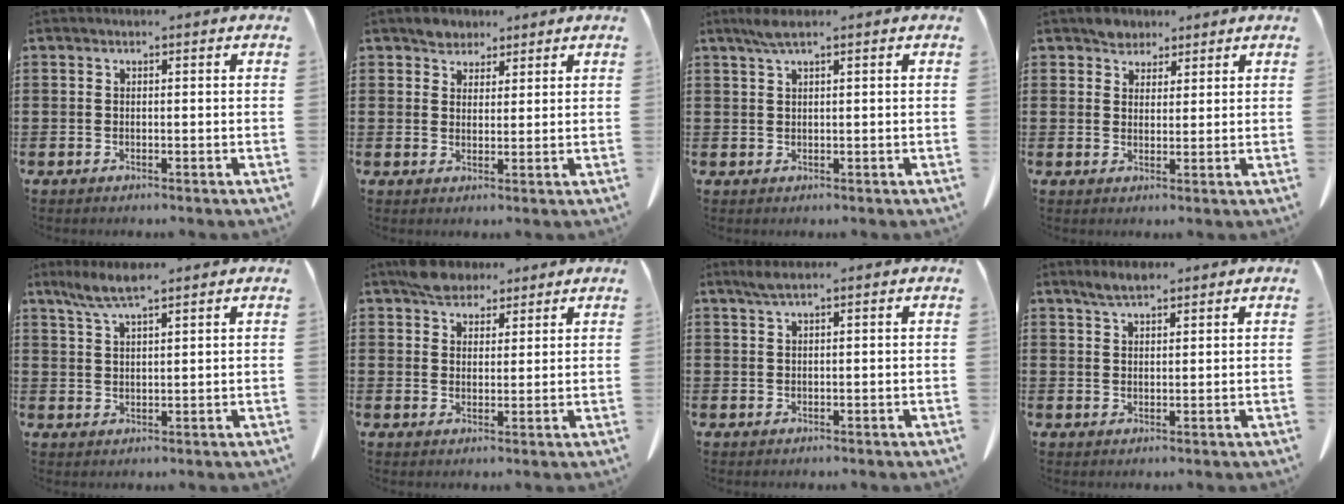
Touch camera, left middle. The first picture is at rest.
{"total": 3.1, "force": [2.7, 1.4, 0.1], "torque": [-0.002, 0.004, 0.052]}
{"total": 2.1, "force": [1.4, -0.1, 1.6], "torque": [-0.033, 0.003, 0.026]}
{"total": 3.1, "force": [2.8, 1.4, 0.1], "torque": [-0.002, 0.003, 0.054]}
{"total": 5.0, "force": [3.6, 0.4, 3.4], "torque": [-0.072, -0.001, 0.066]}
{"total": 5.1, "force": [4.4, 2.2, 1.4], "torque": [-0.031, 0.000, 0.084]}
{"total": 1.7, "force": [1.2, -0.2, 1.2], "torque": [-0.024, 0.001, 0.022]}
{"total": 3.1, "force": [2.6, 0.5, 1.6], "torque": [-0.034, 0.005, 0.048]}